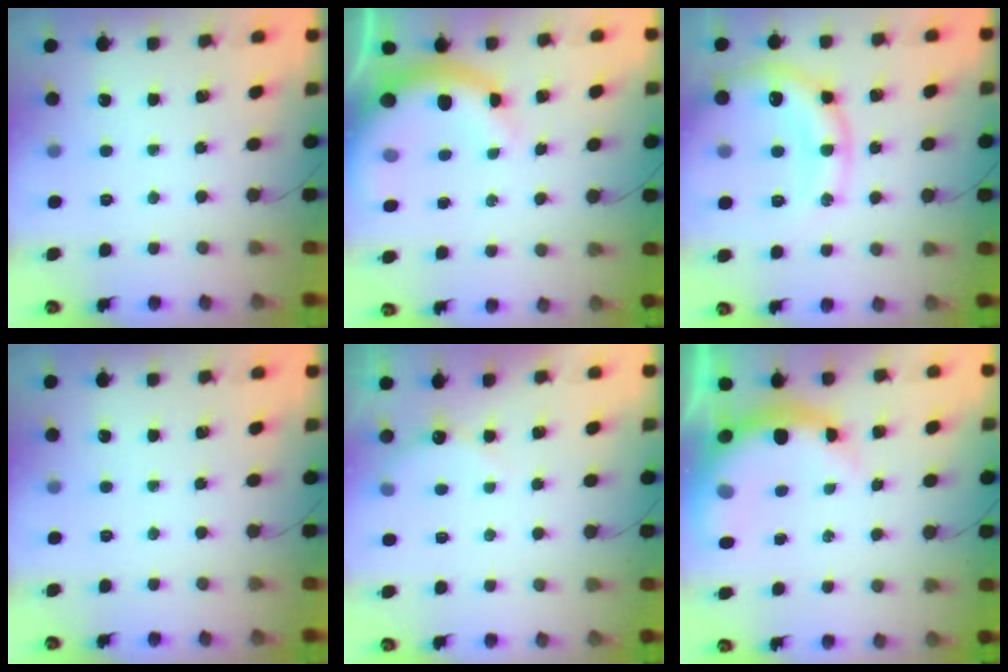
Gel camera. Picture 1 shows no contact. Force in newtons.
{"total": 10.0, "press": 9.8, "slide": 2.0}
{"total": 15.1, "press": 14.9, "slide": 2.4}
{"total": 0.0}
{"total": 5.4, "press": 5.3, "slide": 0.9}
{"total": 10.5, "press": 10.1, "slide": 2.7}